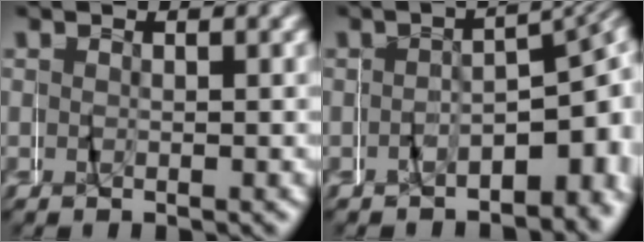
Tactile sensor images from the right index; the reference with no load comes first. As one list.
[{"total": 4.7, "force": [-2.6, 1.9, 3.4], "torque": [-0.032, 0.012, -0.047]}]